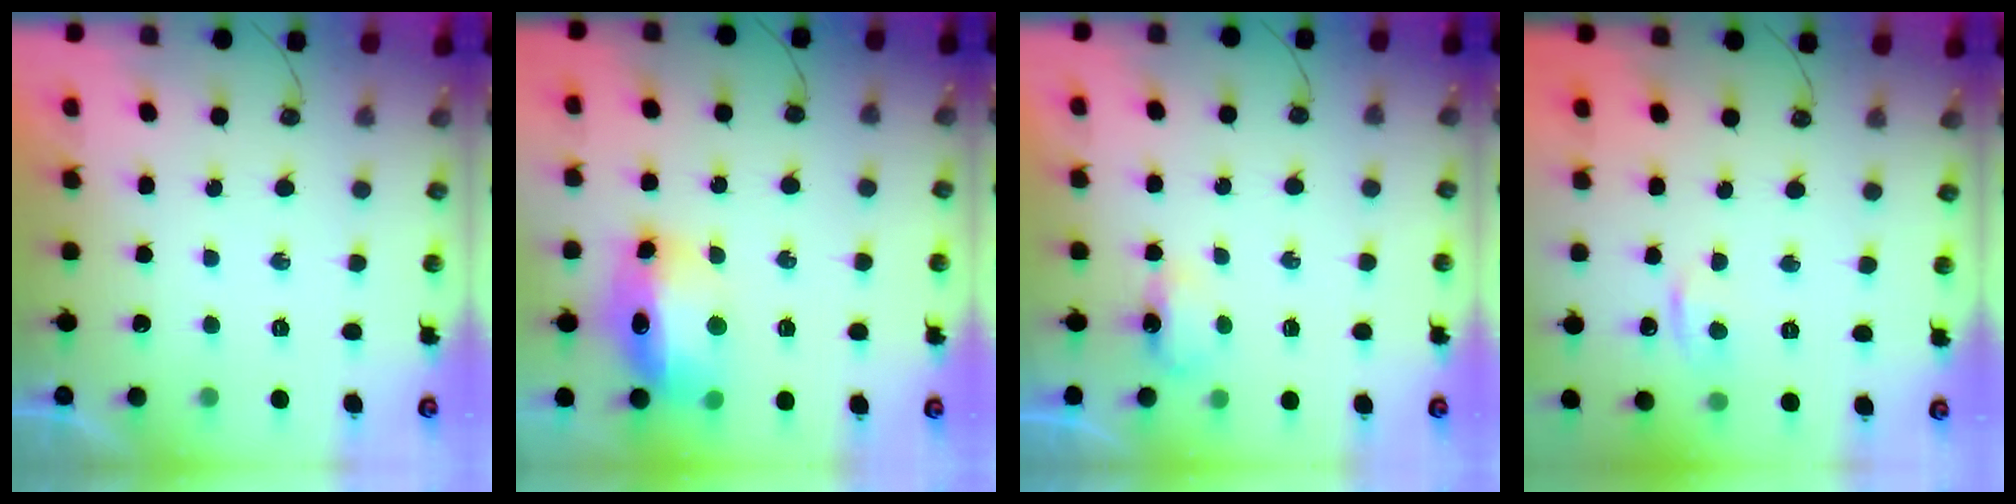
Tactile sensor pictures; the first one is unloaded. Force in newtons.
{"total": 13.9, "press": 13.9, "slide": 1.2}
{"total": 3.2, "press": 3.1, "slide": 0.5}
{"total": 5.5, "press": 5.4, "slide": 0.7}